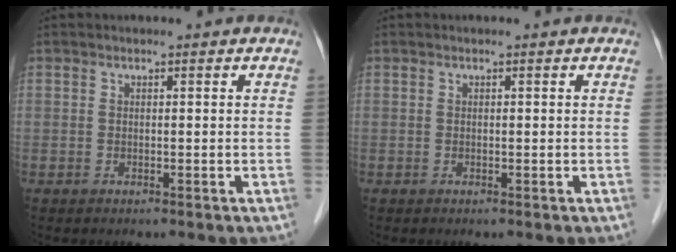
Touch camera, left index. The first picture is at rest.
{"total": 0.0}